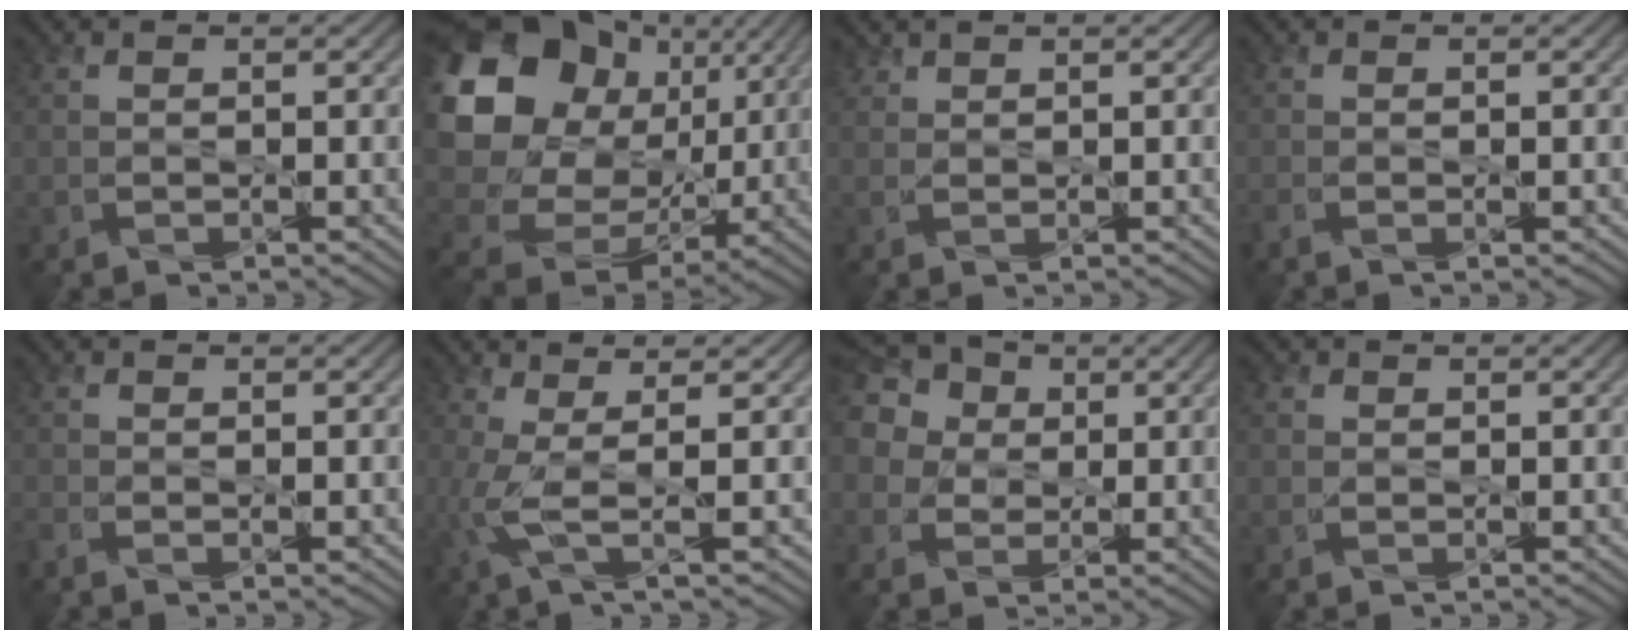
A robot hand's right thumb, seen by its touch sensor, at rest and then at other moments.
{"total": 21.3, "force": [5.0, 17.6, 11.0], "torque": [-0.292, 0.008, 0.111]}
{"total": 1.5, "force": [1.4, 0.6, 0.3], "torque": [-0.012, 0.004, 0.032]}
{"total": 1.6, "force": [-0.9, 0.5, 1.2], "torque": [-0.030, -0.006, -0.020]}
{"total": 1.9, "force": [-1.3, 0.6, 1.3], "torque": [-0.032, -0.008, -0.030]}
{"total": 3.8, "force": [0.1, 0.7, 3.8], "torque": [-0.088, 0.003, -0.002]}
{"total": 12.1, "force": [3.6, 10.2, 5.5], "torque": [-0.181, 0.029, 0.054]}
{"total": 0.8, "force": [0.1, 0.7, 0.2], "torque": [-0.003, -0.004, 0.000]}